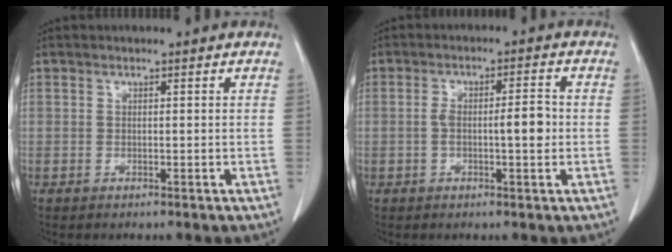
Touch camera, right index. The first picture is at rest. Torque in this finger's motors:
{"motor_torque": [0.67, -0.05, 0.33, 0.08]}